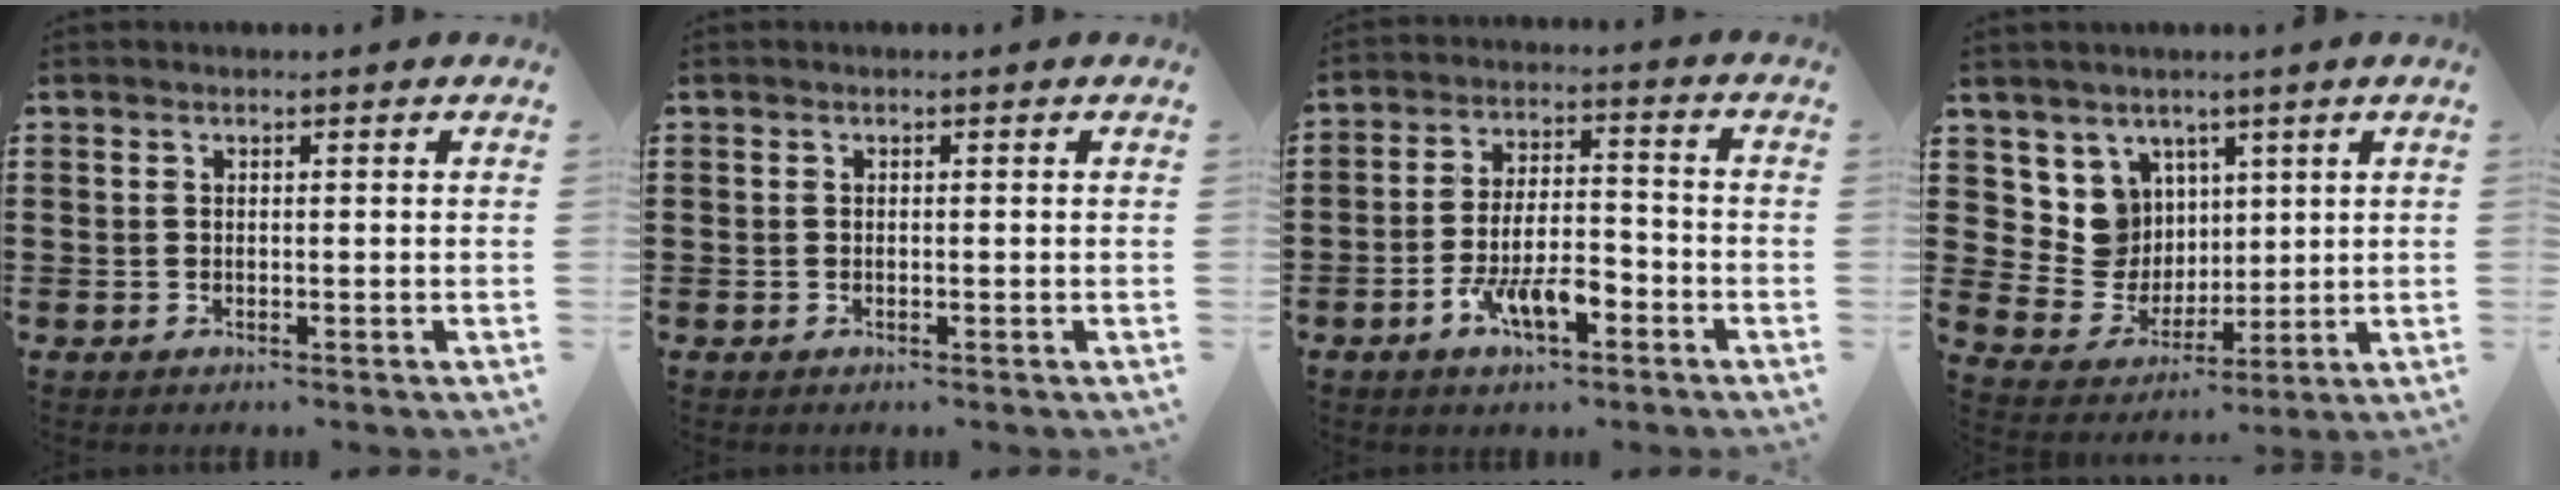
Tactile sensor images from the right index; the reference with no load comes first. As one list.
[{"total": 0.0}, {"total": 8.0, "force": [-4.3, 3.0, 6.1], "torque": [-0.121, 0.006, -0.079]}, {"total": 8.1, "force": [3.3, 7.3, 1.3], "torque": [-0.061, -0.017, 0.070]}]